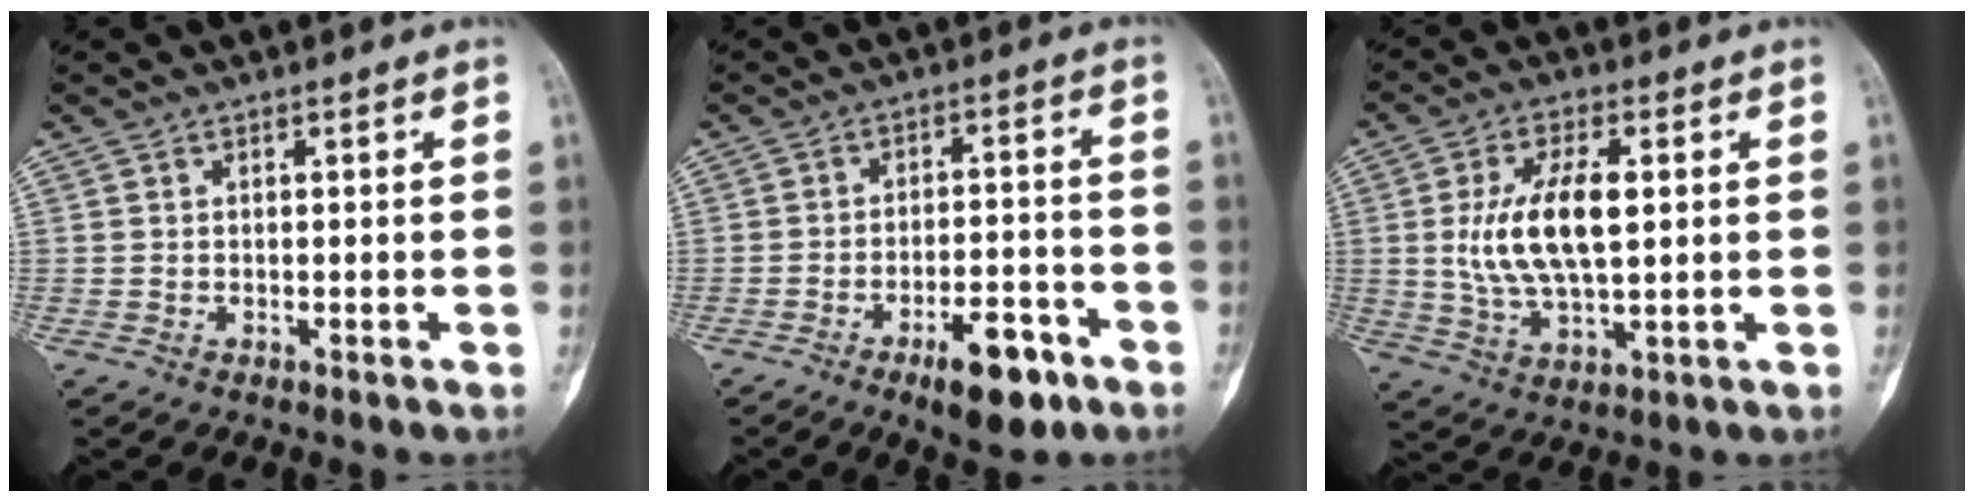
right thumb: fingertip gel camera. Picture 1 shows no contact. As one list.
[{"total": 9.8, "force": [-5.5, 3.8, 7.2], "torque": [-0.095, 0.032, -0.080]}, {"total": 13.0, "force": [1.6, 5.8, 11.5], "torque": [-0.218, -0.002, 0.033]}]